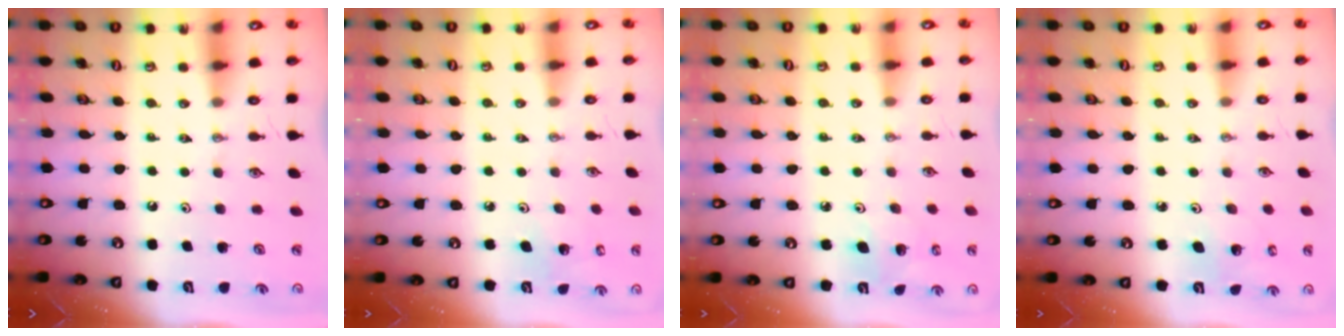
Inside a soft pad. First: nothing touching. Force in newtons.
{"total": 3.5, "press": 3.4, "slide": 1.1}
{"total": 4.3, "press": 4.0, "slide": 1.6}
{"total": 3.9, "press": 3.8, "slide": 0.8}